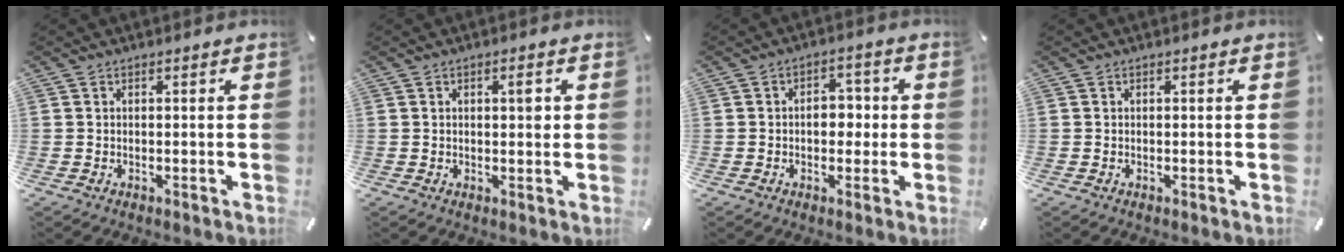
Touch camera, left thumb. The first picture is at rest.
{"total": 2.8, "force": [0.7, 1.2, 2.4], "torque": [-0.025, -0.003, 0.004]}
{"total": 6.0, "force": [-0.5, 4.1, 4.3], "torque": [-0.049, 0.002, -0.017]}
{"total": 0.0}